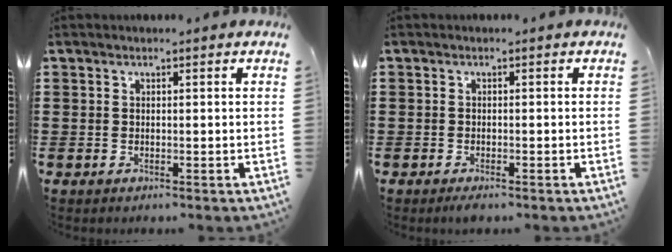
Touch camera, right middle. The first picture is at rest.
{"total": 0.8, "force": [-0.7, 0.1, 0.3], "torque": [-0.007, -0.005, -0.012]}